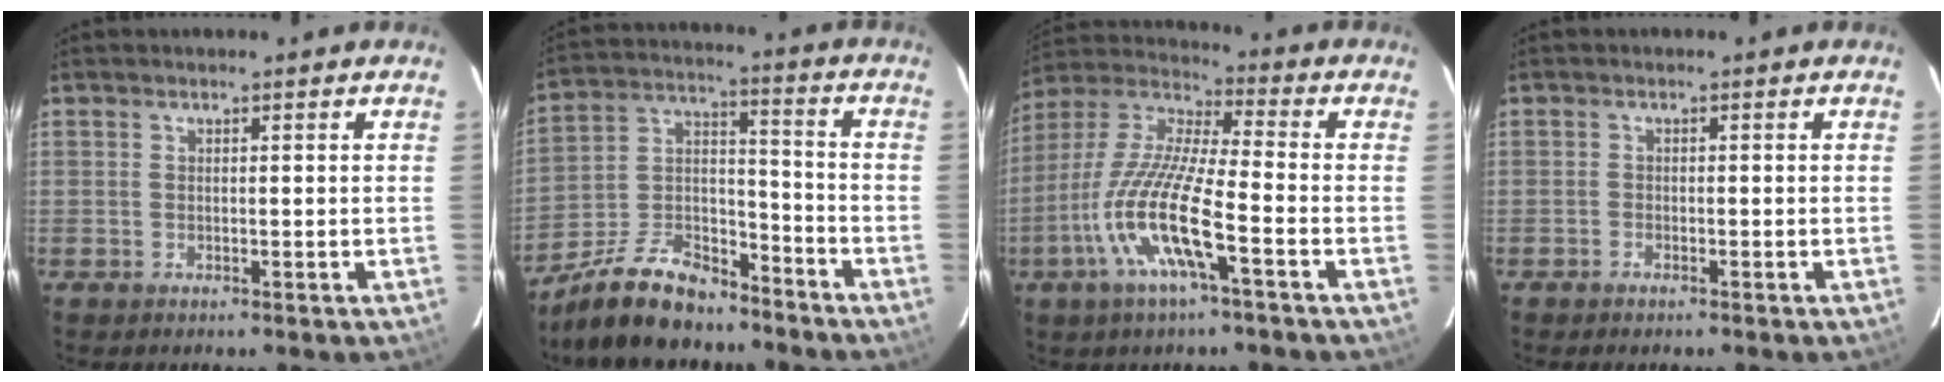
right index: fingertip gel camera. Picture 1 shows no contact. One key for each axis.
{"total": 15.1, "fx": -11.4, "fy": 6.6, "fz": 7.2, "tx": -0.160, "ty": 0.022, "tz": -0.198}
{"total": 15.6, "fx": -6.3, "fy": 2.2, "fz": 14.1, "tx": -0.290, "ty": -0.014, "tz": -0.130}
{"total": 1.0, "fx": -0.9, "fy": 0.5, "fz": 0.3, "tx": -0.011, "ty": 0.001, "tz": -0.019}